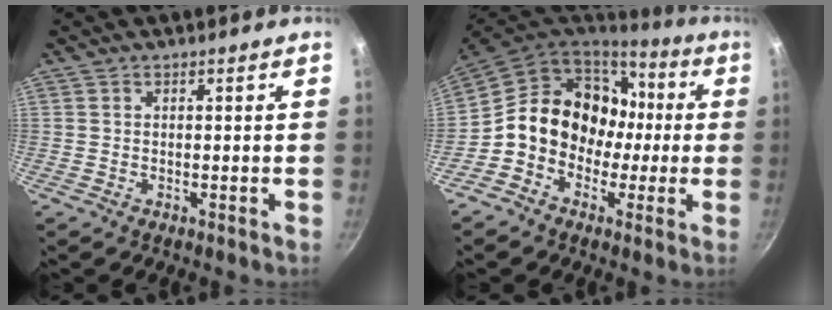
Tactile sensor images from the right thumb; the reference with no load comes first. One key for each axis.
{"total": 17.0, "fx": -0.4, "fy": 14.1, "fz": 9.5, "tx": -0.112, "ty": 0.058, "tz": -0.018}